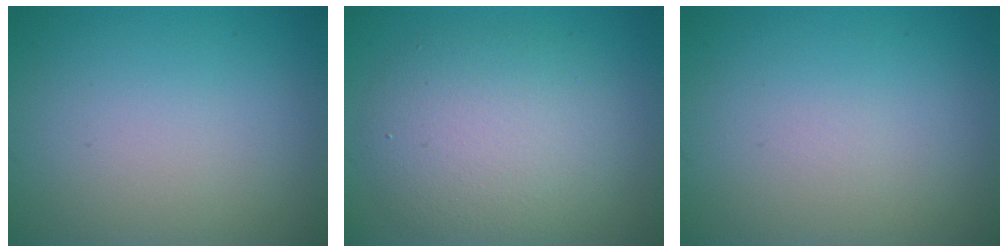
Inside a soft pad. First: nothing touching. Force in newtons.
{"total": 6.0, "press": 6.0, "slide": 0.5}
{"total": 0.0}